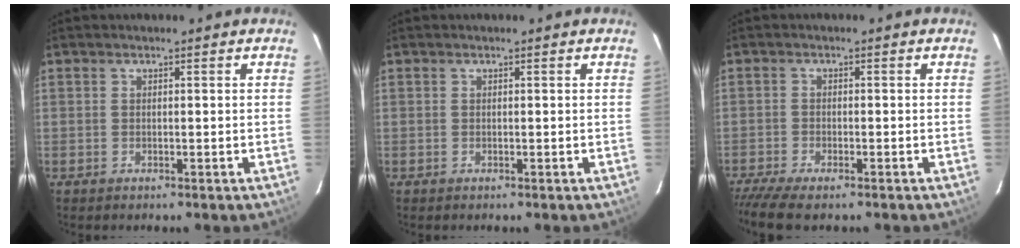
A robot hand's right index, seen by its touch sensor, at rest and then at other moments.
{"total": 0.0}
{"total": 7.4, "force": [-6.1, 1.3, 4.0], "torque": [-0.105, -0.035, -0.114]}